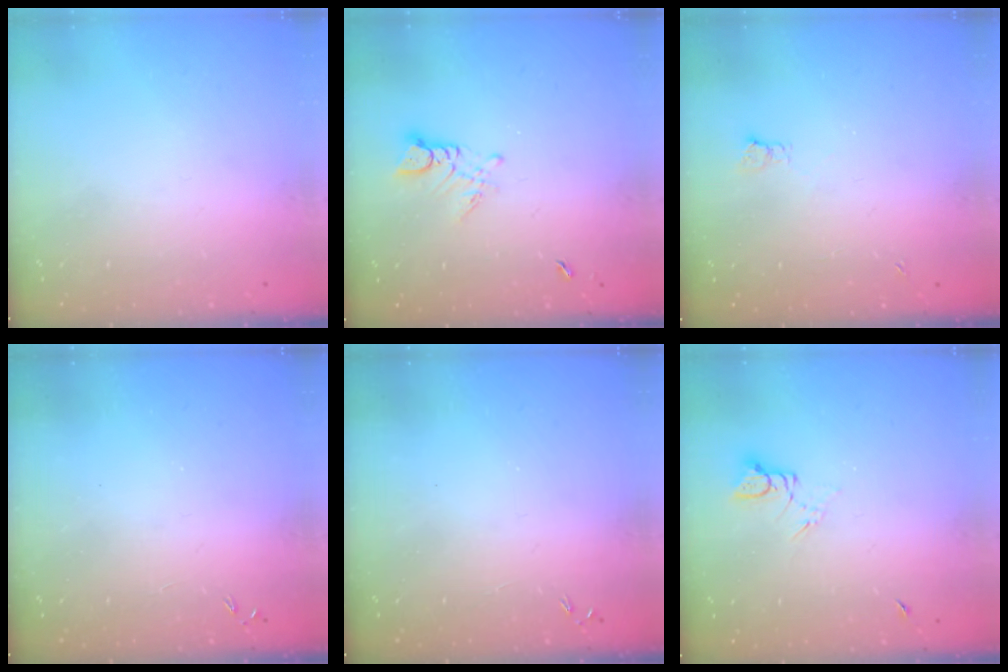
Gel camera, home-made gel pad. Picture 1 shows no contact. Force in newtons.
{"total": 3.0, "press": 2.9, "slide": 0.4}
{"total": 2.9, "press": 2.9, "slide": 0.5}
{"total": 0.0}
{"total": 0.0}
{"total": 1.5, "press": 1.5, "slide": 0.2}